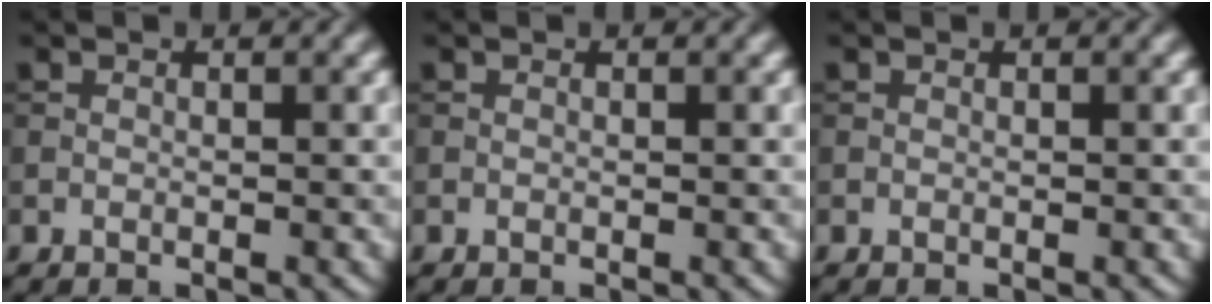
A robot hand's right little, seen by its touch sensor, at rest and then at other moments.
{"total": 0.0}
{"total": 0.0}